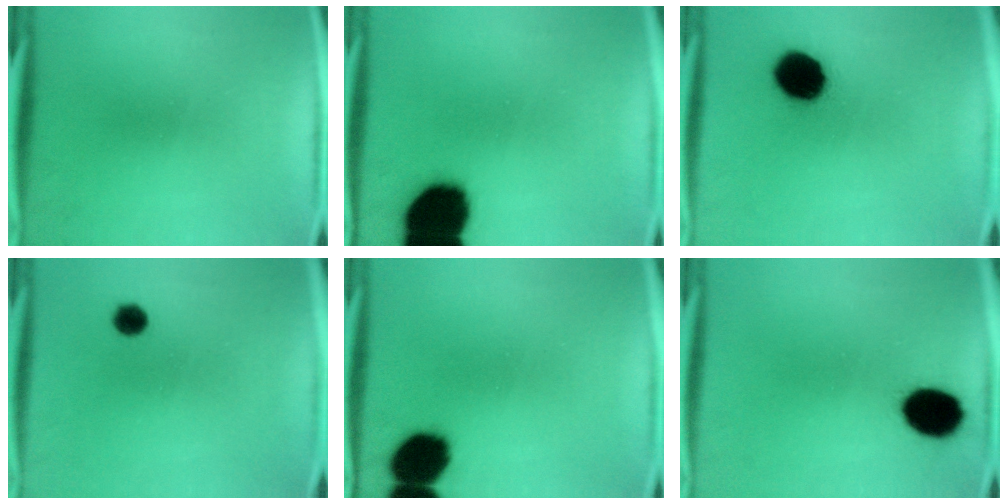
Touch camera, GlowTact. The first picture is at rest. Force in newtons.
{"total": 19.7}
{"total": 13.1}
{"total": 2.5}
{"total": 12.7}
{"total": 11.4}